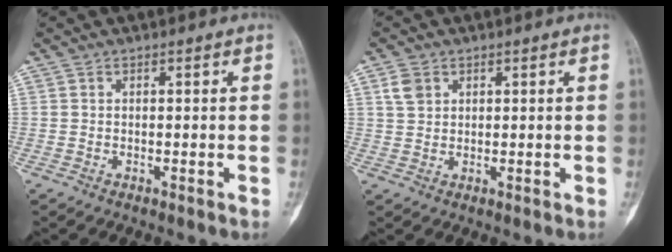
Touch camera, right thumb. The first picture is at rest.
{"total": 3.3, "force": [1.6, 2.4, 1.5], "torque": [-0.020, 0.002, 0.033]}